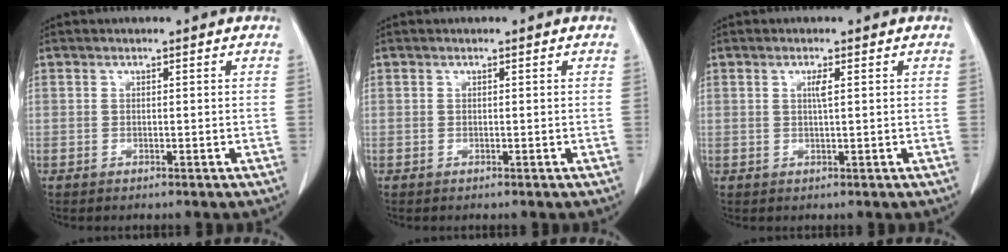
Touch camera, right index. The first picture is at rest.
{"total": 0.0}
{"total": 1.4, "force": [0.4, 0.0, 1.3], "torque": [-0.027, 0.000, 0.006]}